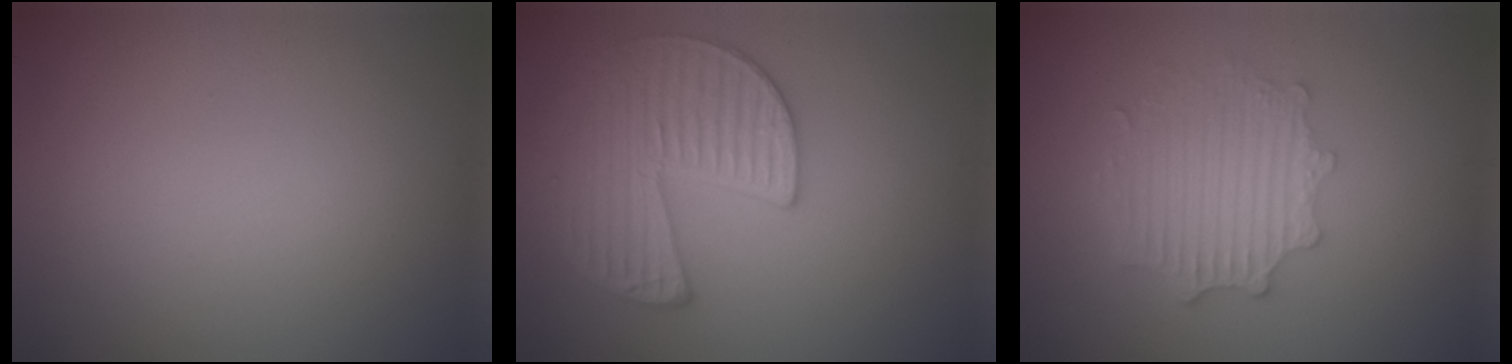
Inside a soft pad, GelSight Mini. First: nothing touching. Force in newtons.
{"total": 4.2, "press": 4.1, "slide": 1.0}
{"total": 4.1, "press": 3.4, "slide": 2.3}